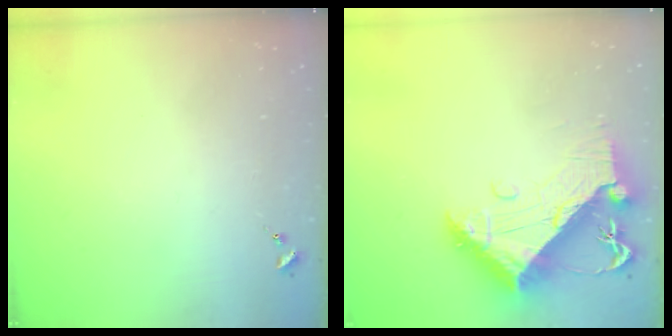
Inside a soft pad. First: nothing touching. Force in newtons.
{"total": 13.2, "press": 13.1, "slide": 1.4}